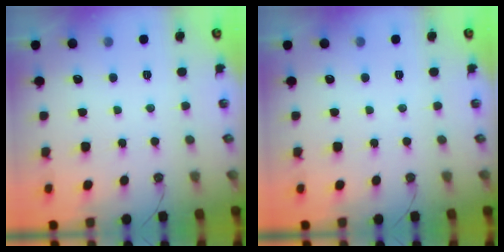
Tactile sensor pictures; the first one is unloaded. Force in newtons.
{"total": 0.0}